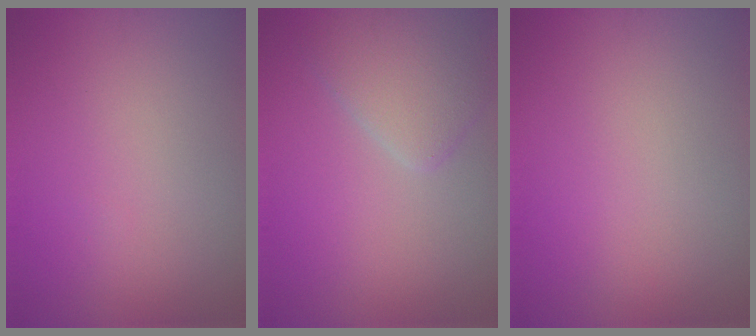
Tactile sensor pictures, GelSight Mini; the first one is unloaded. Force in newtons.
{"total": 3.0, "press": 3.0, "slide": 0.2}
{"total": 0.0}